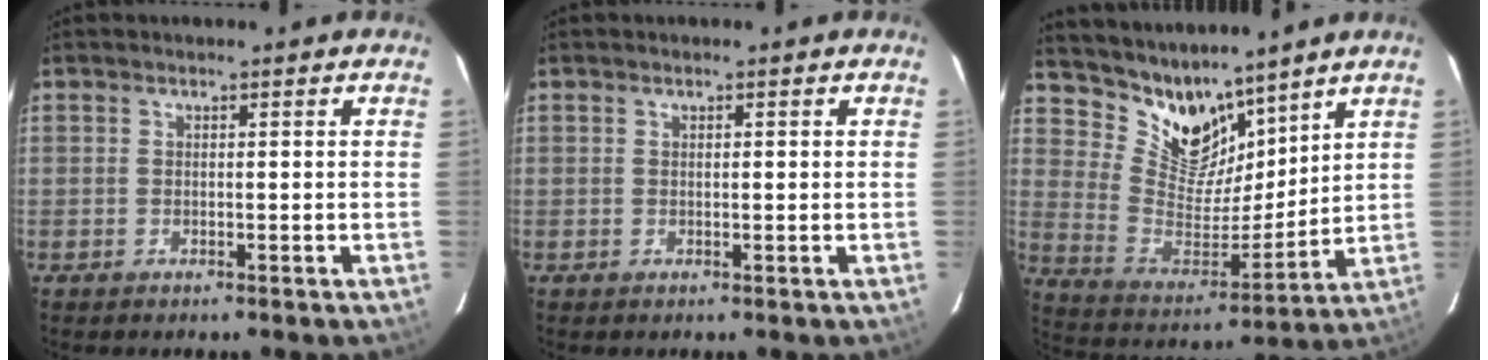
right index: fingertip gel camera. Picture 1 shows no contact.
{"total": 0.6, "force": [0.3, 0.1, 0.6], "torque": [-0.008, 0.003, 0.006]}
{"total": 13.1, "force": [10.7, 6.2, 4.2], "torque": [-0.086, -0.008, 0.213]}